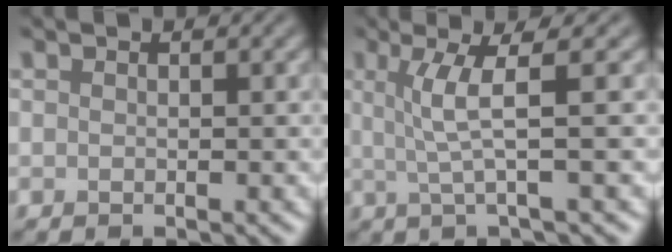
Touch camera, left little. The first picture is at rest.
{"total": 4.0, "force": [0.7, 0.5, 3.9], "torque": [-0.075, 0.003, 0.017]}